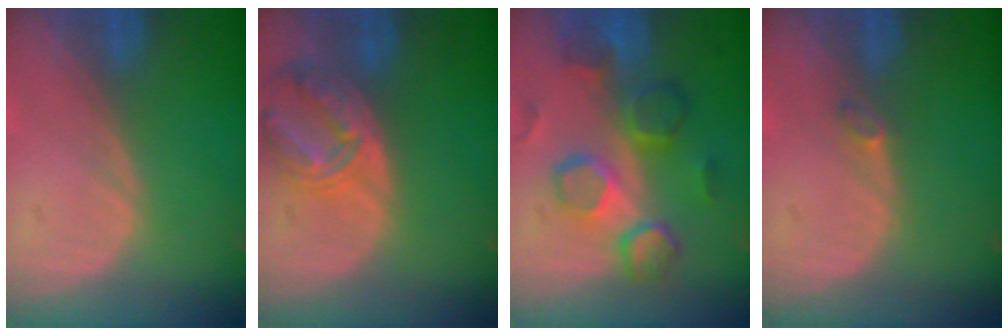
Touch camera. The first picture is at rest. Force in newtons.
{"total": 8.2, "press": 7.2, "slide": 4.0}
{"total": 9.0, "press": 8.8, "slide": 1.8}
{"total": 1.2, "press": 1.2, "slide": 0.2}